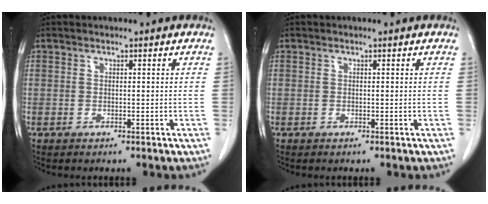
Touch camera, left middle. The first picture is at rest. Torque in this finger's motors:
{"motor_torque": [-0.01, 0.00, 0.00, 0.00]}